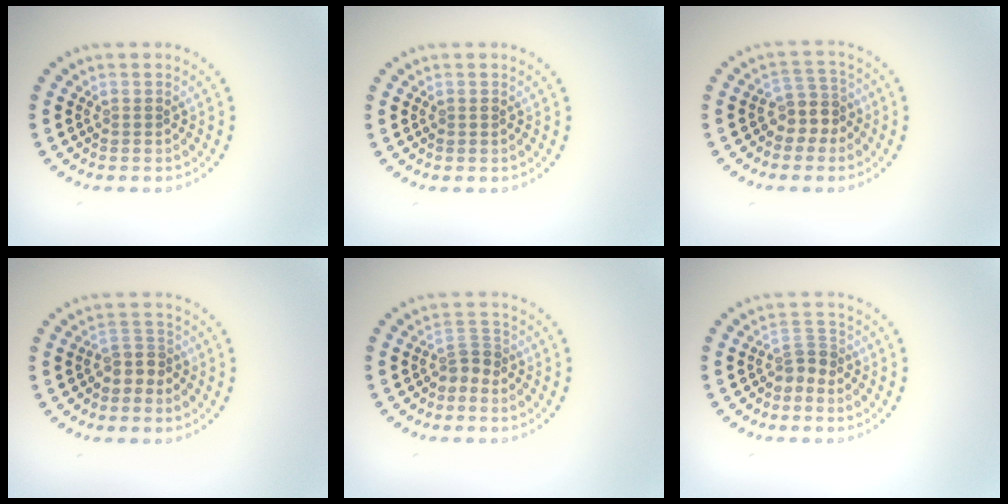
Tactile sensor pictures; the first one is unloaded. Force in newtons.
{"total": 0.6, "press": 0.6, "slide": 0.1}
{"total": 2.7, "press": 2.1, "slide": 1.7}
{"total": 1.9, "press": 1.6, "slide": 1.1}
{"total": 1.7, "press": 1.3, "slide": 1.2}
{"total": 1.7, "press": 1.3, "slide": 1.2}